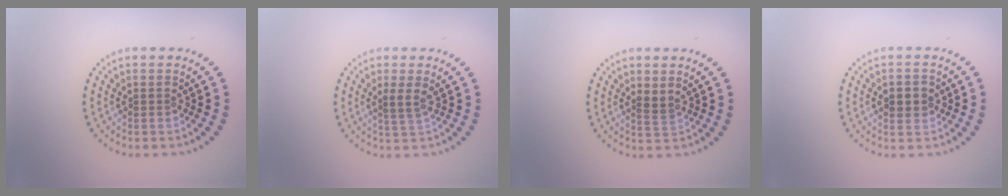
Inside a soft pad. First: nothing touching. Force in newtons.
{"total": 1.7, "press": 1.3, "slide": 1.1}
{"total": 1.3, "press": 1.0, "slide": 0.8}
{"total": 2.1, "press": 2.1, "slide": 0.1}